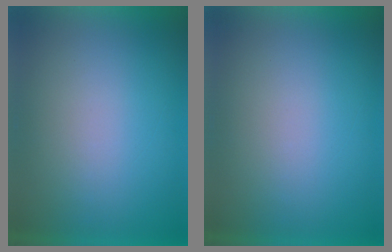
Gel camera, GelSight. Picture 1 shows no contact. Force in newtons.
{"total": 0.0}